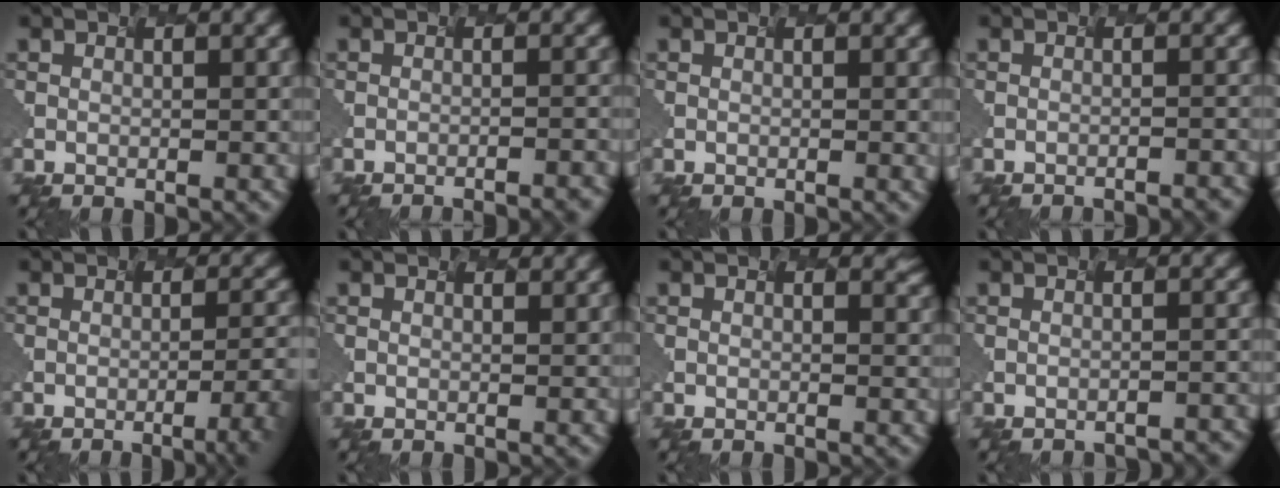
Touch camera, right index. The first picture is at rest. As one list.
[{"total": 3.5, "force": [-2.5, 1.2, 2.2], "torque": [0.016, 0.009, -0.013]}, {"total": 0.5, "force": [0.0, 0.1, 0.5], "torque": [-0.002, 0.000, 0.000]}, {"total": 3.1, "force": [-2.3, 1.0, 1.8], "torque": [0.017, 0.009, -0.014]}, {"total": 5.3, "force": [-1.3, 2.0, 4.8], "torque": [-0.033, 0.001, -0.007]}, {"total": 1.6, "force": [1.4, 0.6, 0.0], "torque": [0.008, 0.001, 0.004]}, {"total": 1.4, "force": [1.2, 0.7, 0.2], "torque": [0.009, -0.001, 0.009]}, {"total": 2.5, "force": [-2.0, 0.6, 1.2], "torque": [0.004, 0.006, -0.018]}]